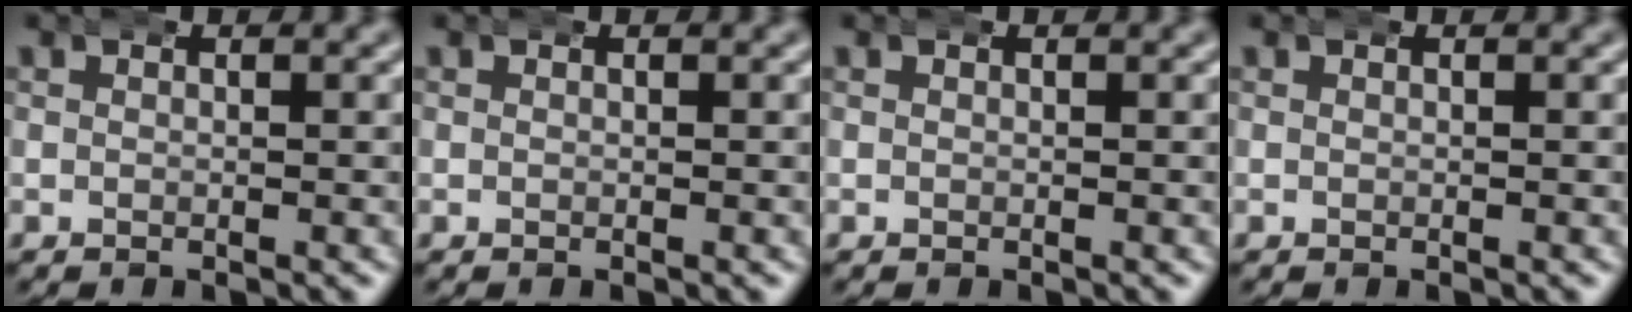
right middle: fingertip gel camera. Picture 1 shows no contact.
{"total": 0.0}
{"total": 0.0}
{"total": 0.0}